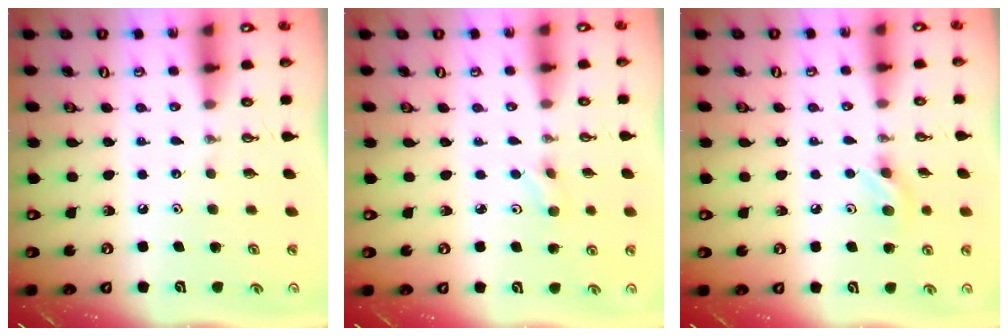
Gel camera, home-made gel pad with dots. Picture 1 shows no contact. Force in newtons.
{"total": 2.5, "press": 2.4, "slide": 0.7}
{"total": 7.4, "press": 7.1, "slide": 2.1}